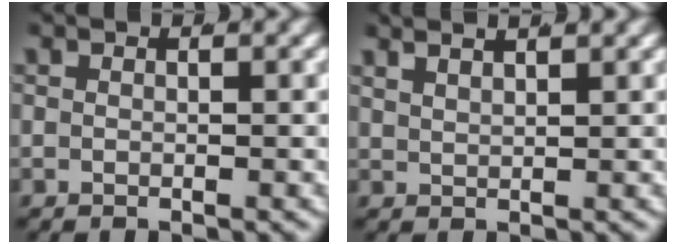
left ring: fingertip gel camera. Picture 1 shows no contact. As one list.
[{"total": 3.2, "force": [3.0, 0.4, 1.1], "torque": [-0.016, 0.009, 0.052]}]